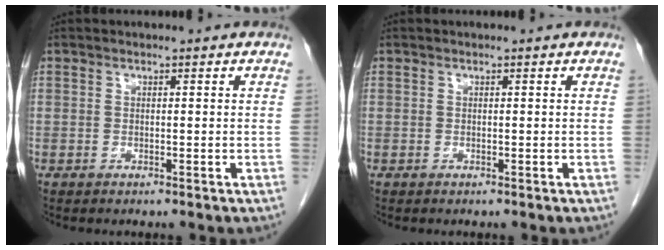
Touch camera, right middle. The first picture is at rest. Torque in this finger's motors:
{"motor_torque": [0.16, -0.17, 0.03, 0.00]}